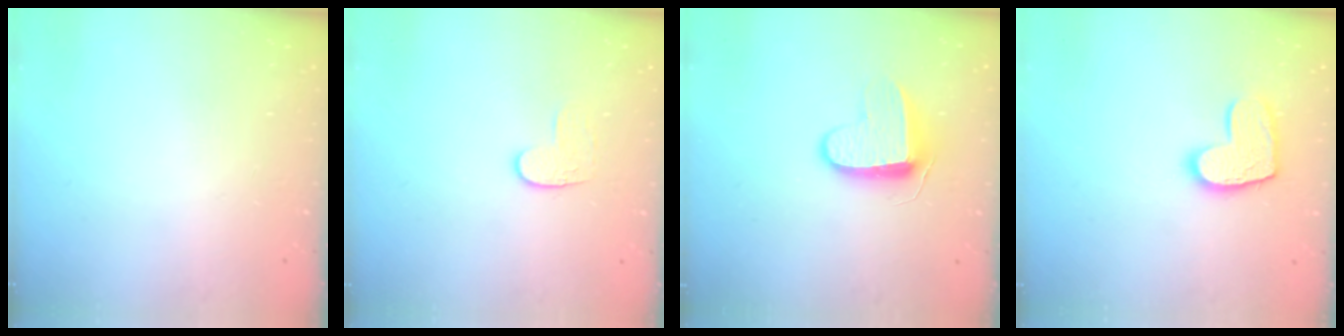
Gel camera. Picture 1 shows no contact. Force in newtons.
{"total": 5.8, "press": 5.8, "slide": 0.6}
{"total": 9.0, "press": 9.0, "slide": 0.4}
{"total": 11.6, "press": 11.6, "slide": 0.8}